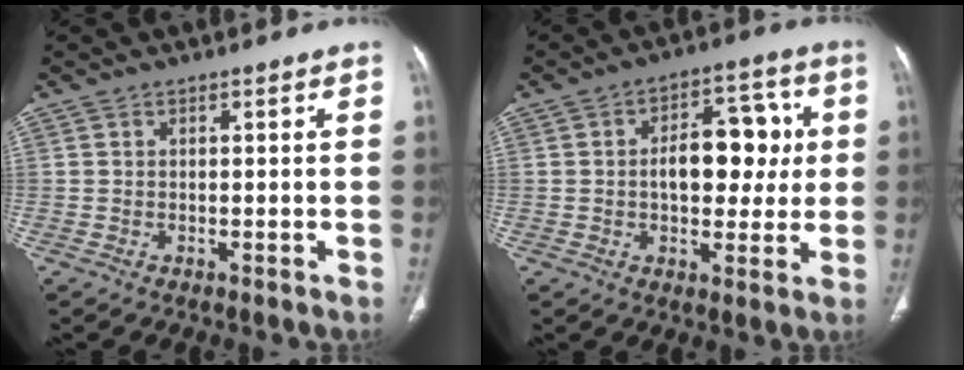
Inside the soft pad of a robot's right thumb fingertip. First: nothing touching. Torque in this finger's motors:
{"motor_torque": [1.32, 1.38, 1.14, -0.30, 0.05]}